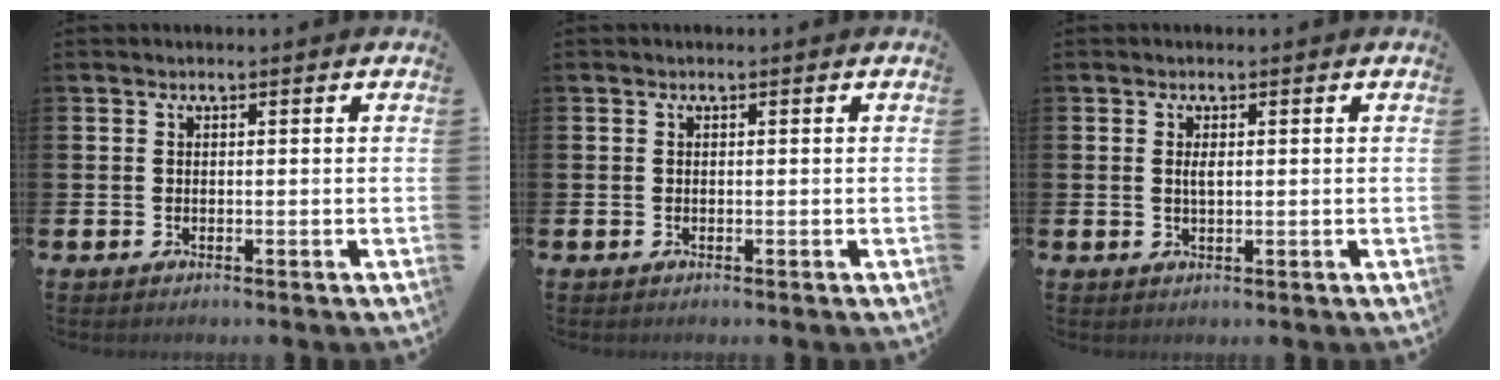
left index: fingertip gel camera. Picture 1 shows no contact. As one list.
[{"total": 0.0}, {"total": 1.3, "force": [0.3, 0.4, 1.2], "torque": [-0.024, 0.003, 0.004]}]